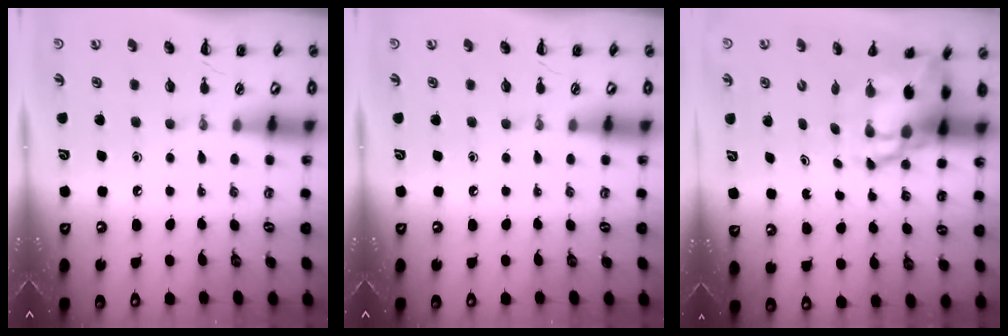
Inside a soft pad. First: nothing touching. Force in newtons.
{"total": 0.0}
{"total": 8.9, "press": 8.6, "slide": 2.3}